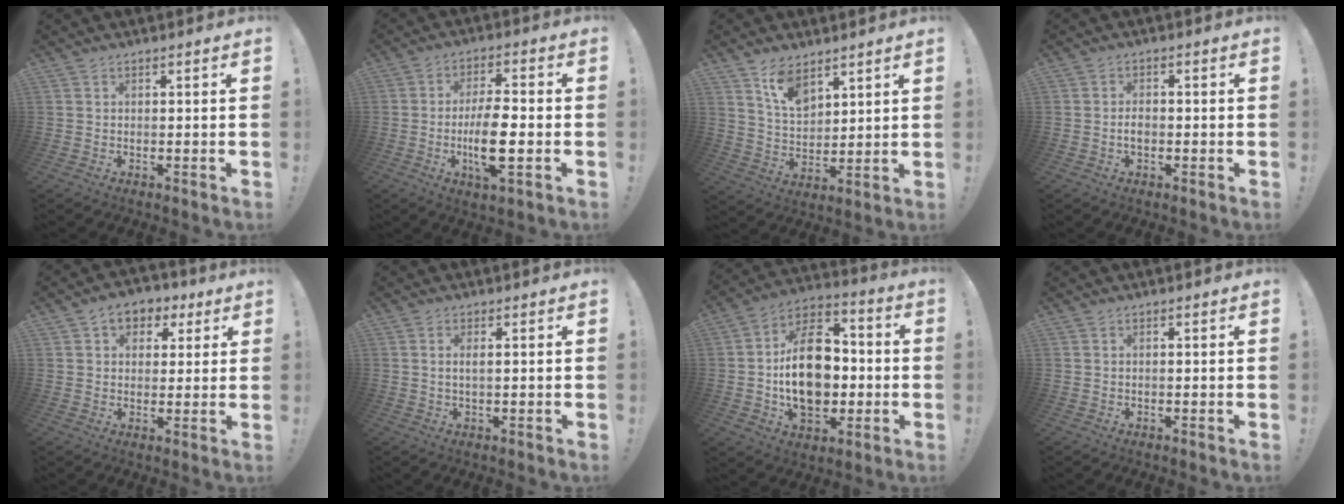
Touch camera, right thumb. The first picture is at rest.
{"total": 11.2, "force": [-2.5, 3.4, 10.4], "torque": [-0.197, -0.001, -0.051]}
{"total": 9.9, "force": [7.1, 5.0, 4.6], "torque": [-0.091, -0.038, 0.137]}
{"total": 2.3, "force": [-0.7, 1.4, 1.7], "torque": [-0.029, 0.008, -0.012]}
{"total": 7.1, "force": [2.6, 5.6, 3.4], "torque": [-0.046, -0.002, 0.050]}
{"total": 2.0, "force": [0.4, 0.5, 1.9], "torque": [-0.027, -0.001, 0.004]}
{"total": 21.3, "force": [-1.6, 14.4, 15.5], "torque": [-0.258, 0.016, -0.020]}
{"total": 0.0}